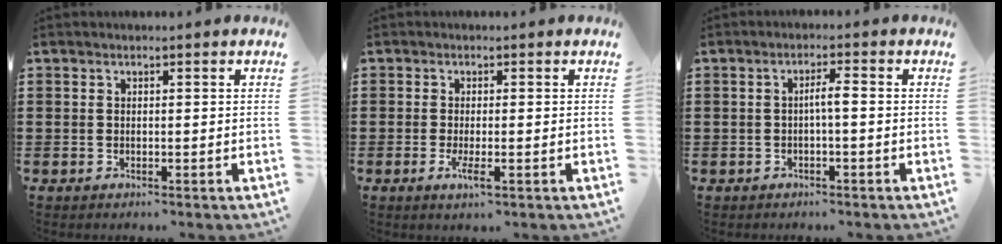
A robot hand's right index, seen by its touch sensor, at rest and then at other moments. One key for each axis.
{"total": 2.8, "fx": -1.0, "fy": 0.4, "fz": 2.6, "tx": -0.058, "ty": -0.012, "tz": -0.021}
{"total": 2.4, "fx": -0.4, "fy": 0.2, "fz": 2.3, "tx": -0.045, "ty": 0.003, "tz": -0.010}